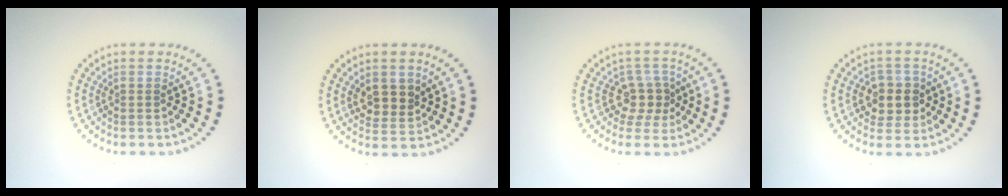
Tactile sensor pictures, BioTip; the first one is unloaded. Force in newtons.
{"total": 2.7, "press": 2.5, "slide": 1.1}
{"total": 2.5, "press": 1.8, "slide": 1.7}
{"total": 2.8, "press": 2.7, "slide": 0.9}